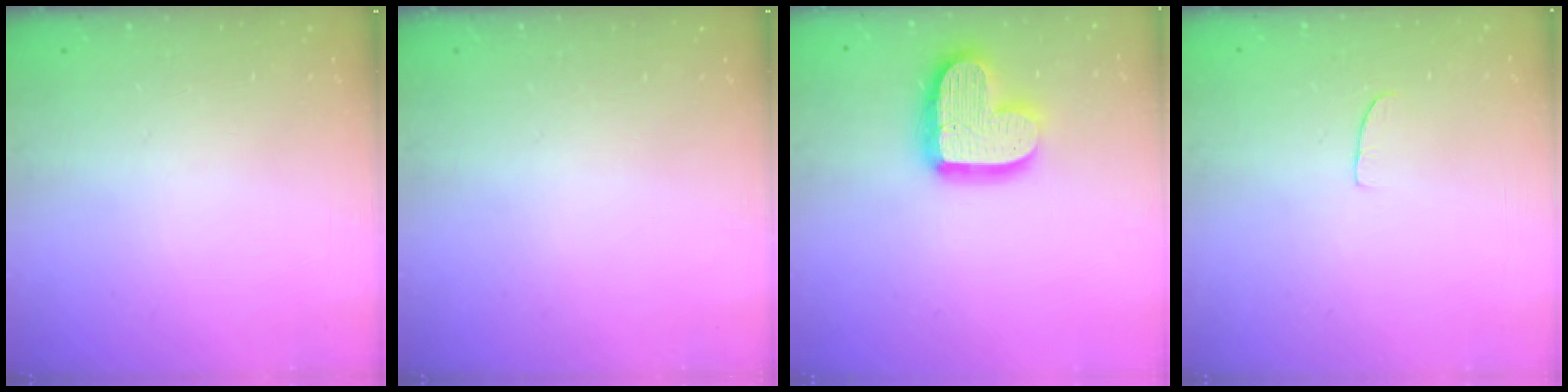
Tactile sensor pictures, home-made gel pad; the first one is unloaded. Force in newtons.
{"total": 0.0}
{"total": 16.7, "press": 16.6, "slide": 1.2}
{"total": 4.7, "press": 4.7, "slide": 0.3}